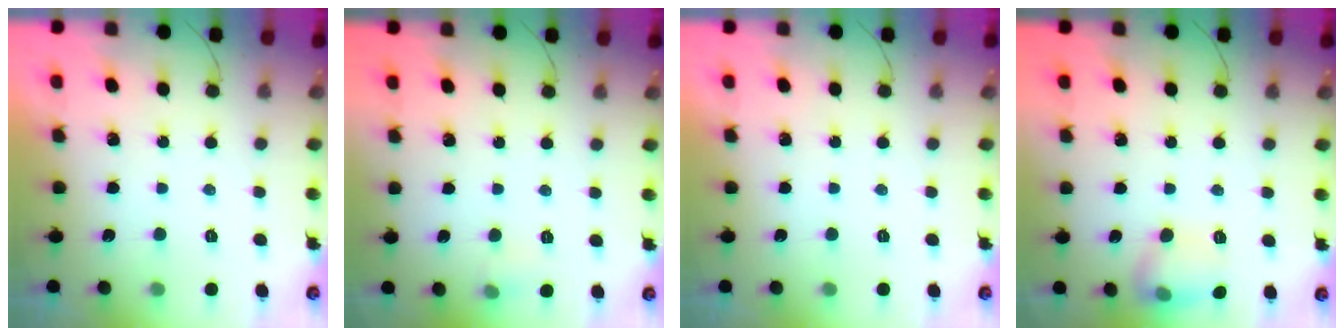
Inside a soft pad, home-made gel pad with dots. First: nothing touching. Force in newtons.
{"total": 3.6, "press": 3.4, "slide": 1.1}
{"total": 0.0}
{"total": 10.0, "press": 10.0, "slide": 0.7}